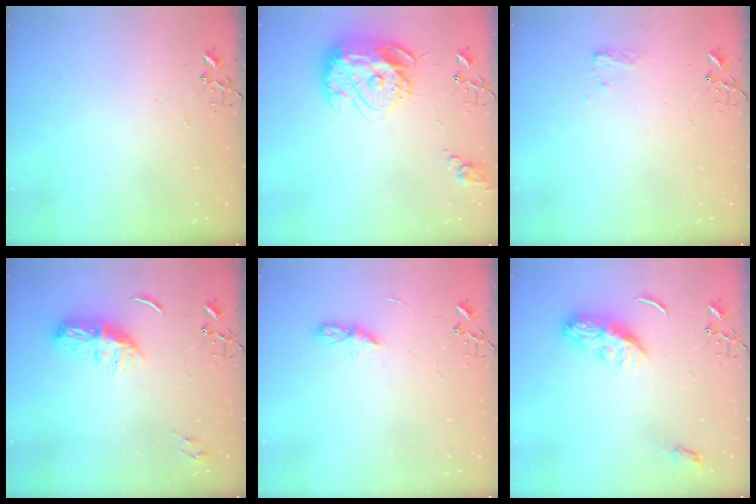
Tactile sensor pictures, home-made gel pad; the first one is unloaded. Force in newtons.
{"total": 17.3, "press": 17.2, "slide": 1.8}
{"total": 7.2, "press": 7.2, "slide": 0.5}
{"total": 9.4, "press": 9.4, "slide": 0.4}
{"total": 5.1, "press": 5.0, "slide": 0.6}
{"total": 9.5, "press": 9.5, "slide": 0.2}